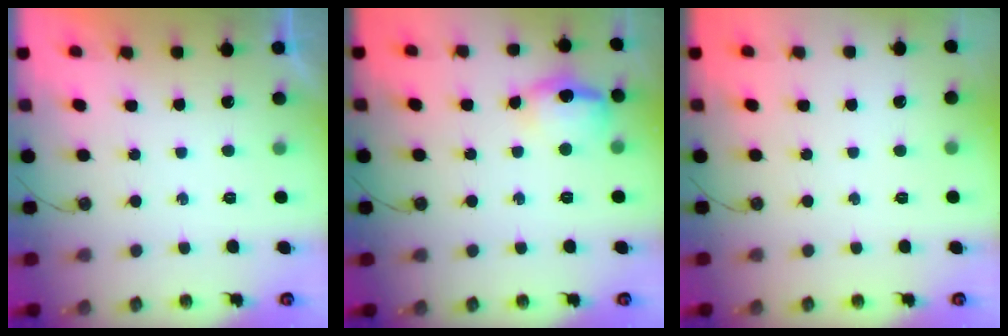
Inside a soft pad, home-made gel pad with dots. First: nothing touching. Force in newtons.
{"total": 12.0, "press": 11.9, "slide": 1.0}
{"total": 0.0}